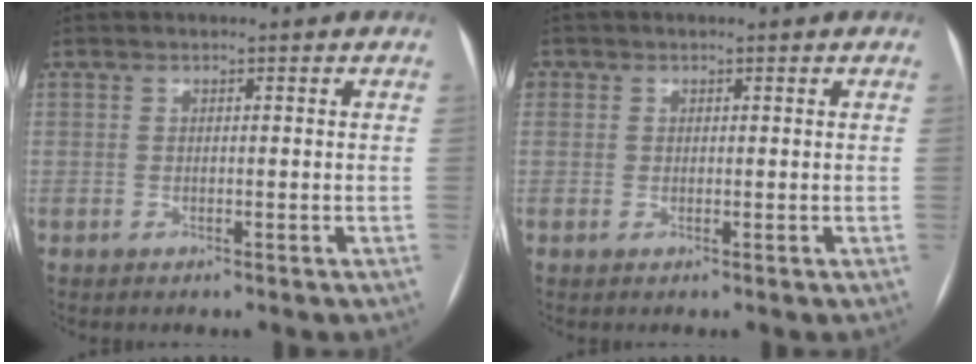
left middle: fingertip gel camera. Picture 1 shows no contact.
{"total": 1.1, "force": [0.3, 1.1, 0.2], "torque": [0.006, 0.002, 0.002]}